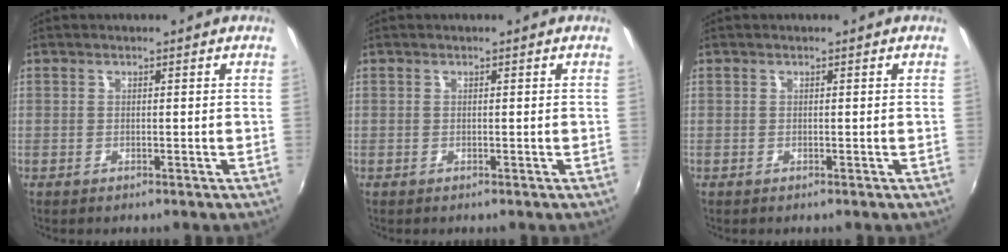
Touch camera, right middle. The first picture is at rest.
{"total": 0.0}
{"total": 0.0}